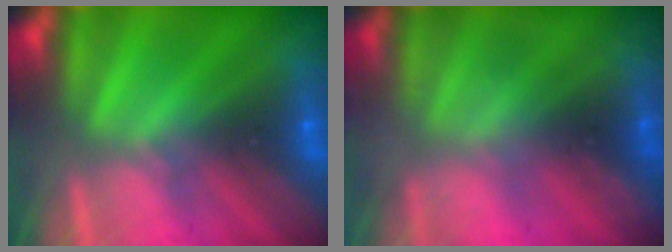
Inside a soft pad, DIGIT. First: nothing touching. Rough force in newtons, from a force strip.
{"total": 1.5}